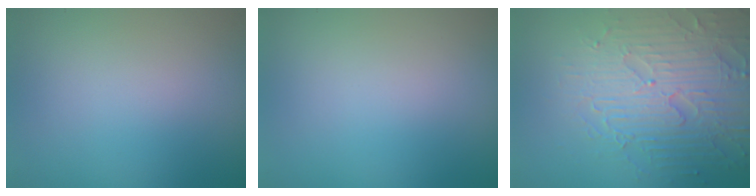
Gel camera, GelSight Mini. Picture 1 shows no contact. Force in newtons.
{"total": 0.0}
{"total": 6.7, "press": 5.5, "slide": 3.8}